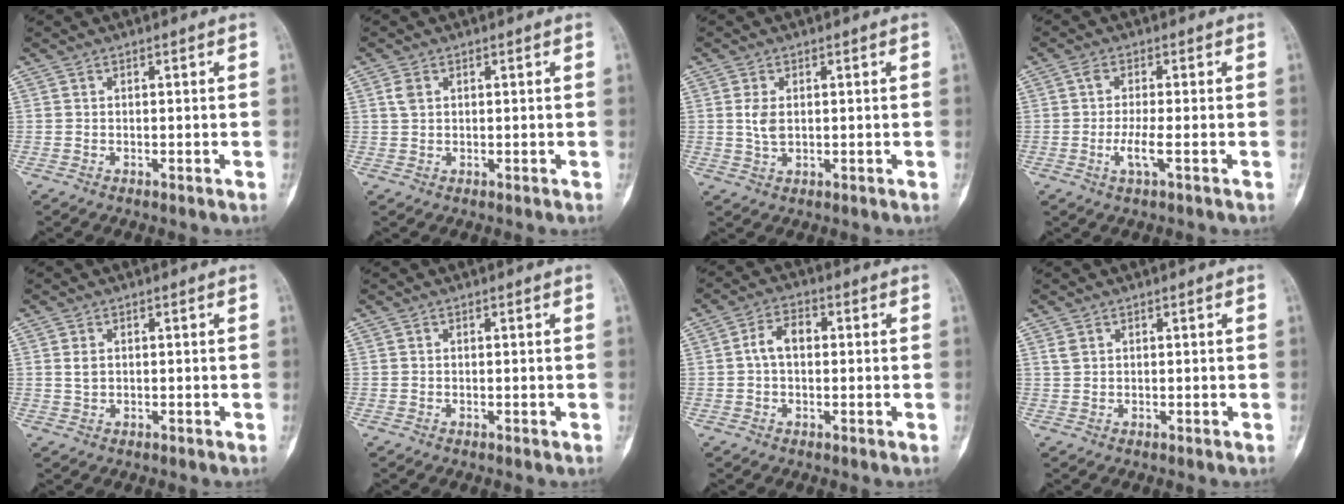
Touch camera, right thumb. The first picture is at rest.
{"total": 2.0, "force": [0.8, 1.3, 1.3], "torque": [-0.027, 0.005, 0.018]}
{"total": 3.2, "force": [0.5, 1.8, 2.6], "torque": [-0.051, -0.005, 0.012]}
{"total": 3.9, "force": [-1.1, 0.5, 3.7], "torque": [-0.082, -0.006, -0.026]}
{"total": 1.6, "force": [0.3, 1.1, 1.1], "torque": [-0.017, 0.000, 0.007]}
{"total": 0.0}
{"total": 5.1, "force": [0.3, 3.2, 3.9], "torque": [-0.065, 0.017, -0.002]}
{"total": 1.2, "force": [0.7, 0.8, 0.6], "torque": [-0.010, 0.004, 0.017]}